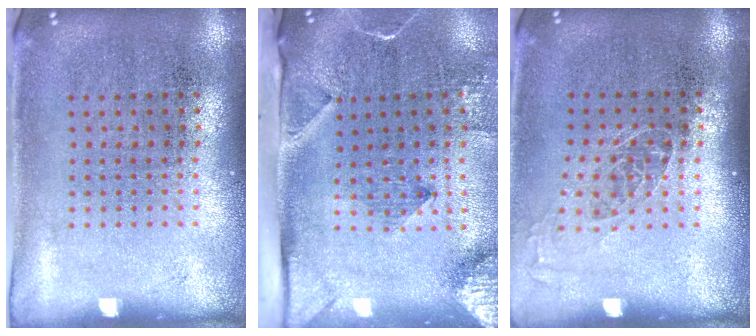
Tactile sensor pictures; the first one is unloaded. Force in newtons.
{"total": 3.2, "press": 2.3, "slide": 2.3}
{"total": 1.1, "press": 0.9, "slide": 0.5}